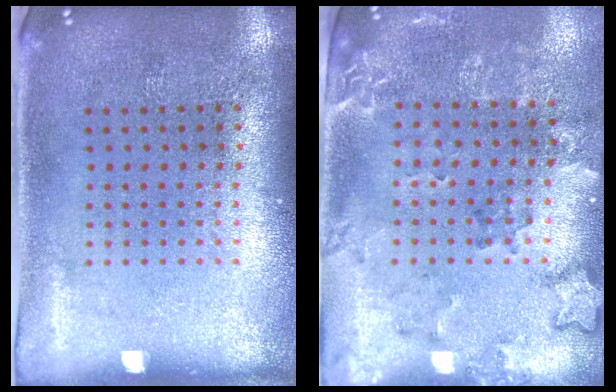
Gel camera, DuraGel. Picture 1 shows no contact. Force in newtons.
{"total": 1.8, "press": 1.5, "slide": 0.9}